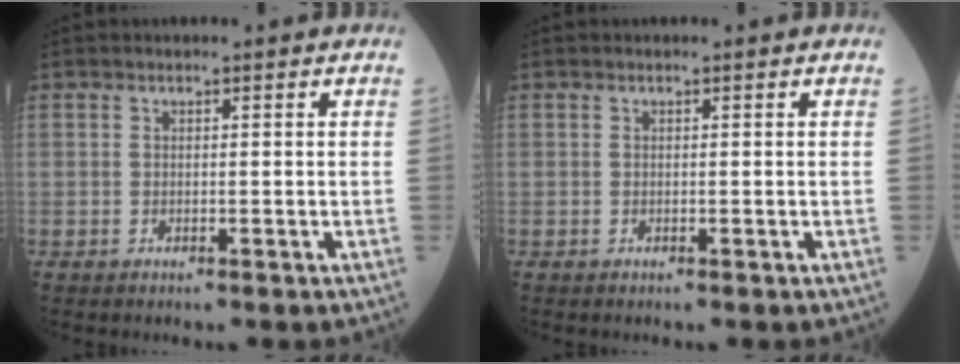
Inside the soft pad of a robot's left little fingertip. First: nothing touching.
{"total": 0.0}